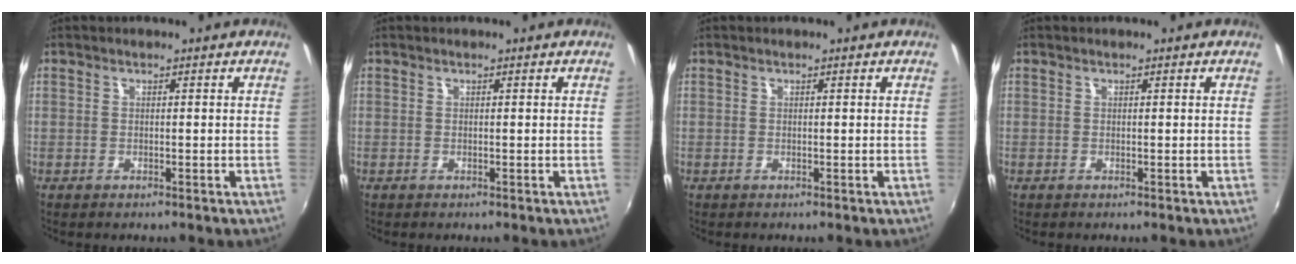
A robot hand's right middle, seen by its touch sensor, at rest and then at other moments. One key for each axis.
{"total": 0.0}
{"total": 0.0}
{"total": 0.0}